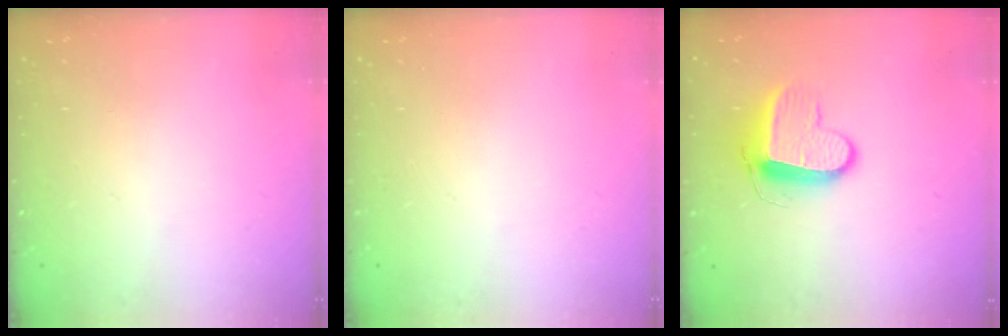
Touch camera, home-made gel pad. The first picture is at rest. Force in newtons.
{"total": 0.0}
{"total": 10.3, "press": 10.3, "slide": 0.5}